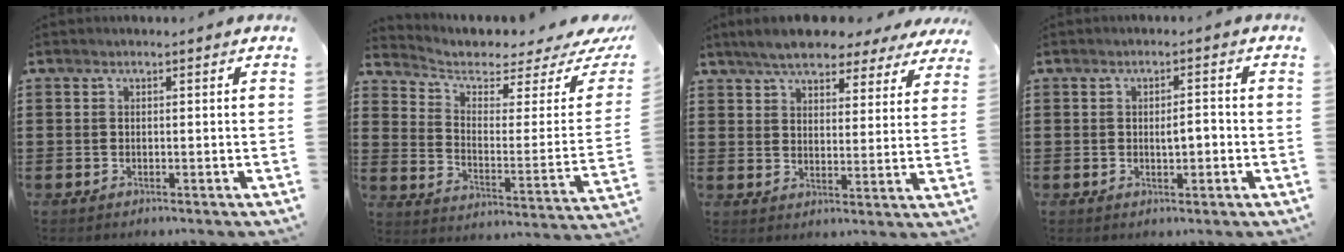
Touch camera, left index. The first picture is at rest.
{"total": 4.2, "force": [3.2, 1.8, 2.0], "torque": [-0.054, -0.031, 0.050]}
{"total": 6.3, "force": [5.7, 1.3, 2.2], "torque": [-0.068, -0.013, 0.103]}
{"total": 2.6, "force": [-0.3, 0.8, 2.5], "torque": [-0.045, 0.003, -0.007]}